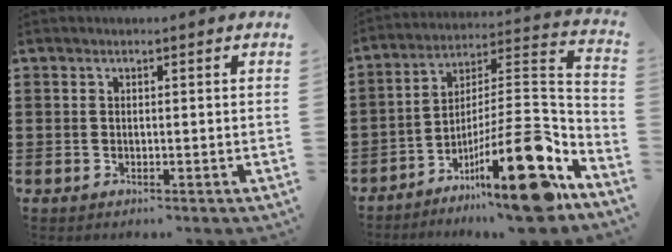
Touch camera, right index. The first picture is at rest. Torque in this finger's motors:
{"motor_torque": [0.36, 1.21, 0.21, -0.01]}